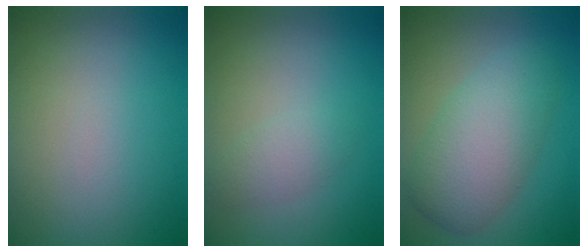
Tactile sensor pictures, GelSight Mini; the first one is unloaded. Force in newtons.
{"total": 1.7, "press": 1.7, "slide": 0.0}
{"total": 6.2, "press": 6.2, "slide": 0.2}